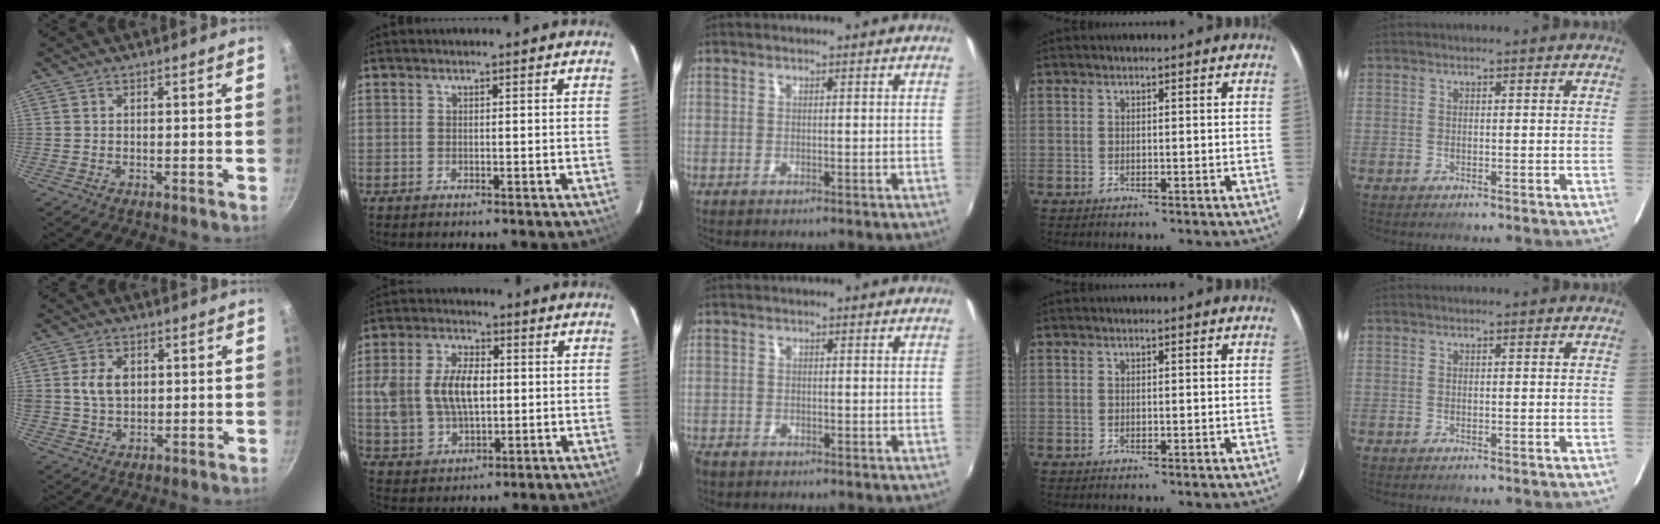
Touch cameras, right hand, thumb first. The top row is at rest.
{"thumb": {"total": 5.8, "force": [1.1, 4.3, 3.8], "torque": [-0.058, 0.000, 0.020]}, "index": {"total": 12.5, "force": [0.6, 7.6, 9.9], "torque": [-0.207, 0.014, 0.021]}, "middle": {"total": 2.4, "force": [-2.0, 1.2, 0.6], "torque": [-0.020, -0.006, -0.040]}}